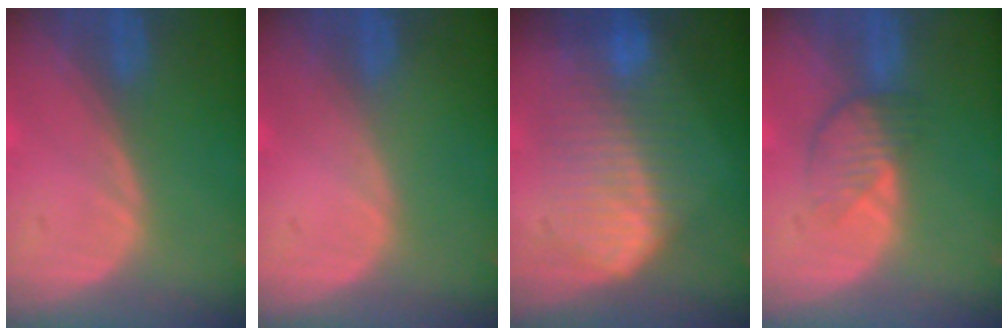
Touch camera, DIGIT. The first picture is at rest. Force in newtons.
{"total": 0.0}
{"total": 8.7, "press": 8.7, "slide": 0.2}
{"total": 3.9, "press": 3.6, "slide": 1.4}